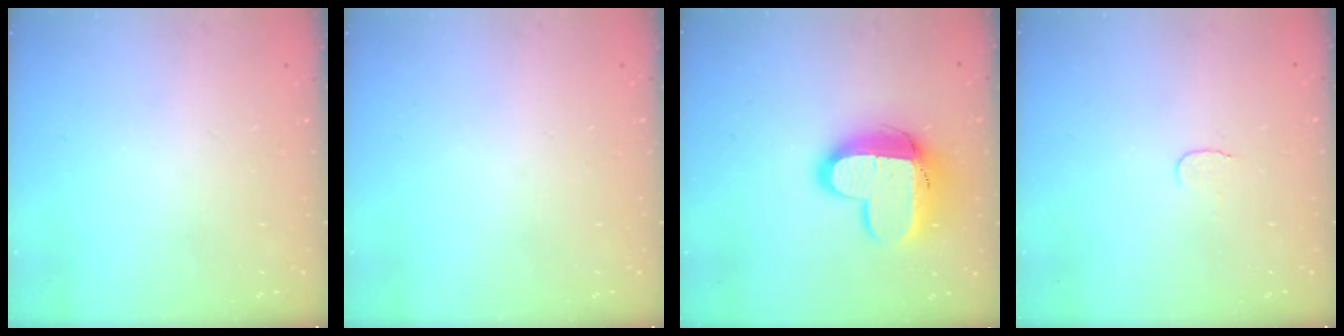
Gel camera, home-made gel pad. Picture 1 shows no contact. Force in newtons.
{"total": 0.0}
{"total": 14.0, "press": 13.9, "slide": 1.4}
{"total": 3.6, "press": 3.6, "slide": 0.4}